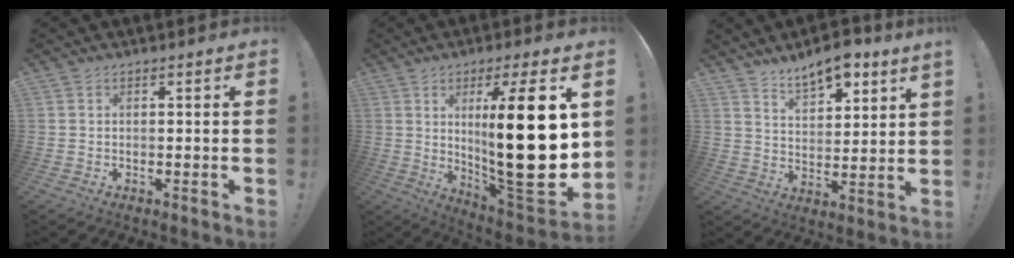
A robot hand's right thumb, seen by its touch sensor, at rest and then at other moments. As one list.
[{"total": 25.4, "force": [3.6, 4.9, 24.7], "torque": [-0.403, -0.043, 0.051]}, {"total": 9.4, "force": [7.7, 2.8, 4.7], "torque": [-0.073, -0.049, 0.139]}]